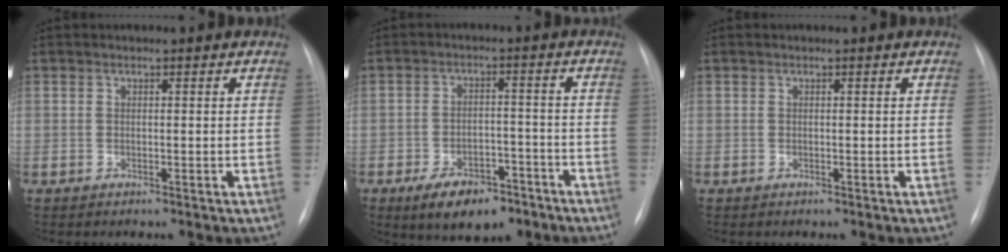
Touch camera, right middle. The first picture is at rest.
{"total": 9.4, "force": [-6.2, 4.5, 5.6], "torque": [-0.088, 0.000, -0.094]}
{"total": 0.0}